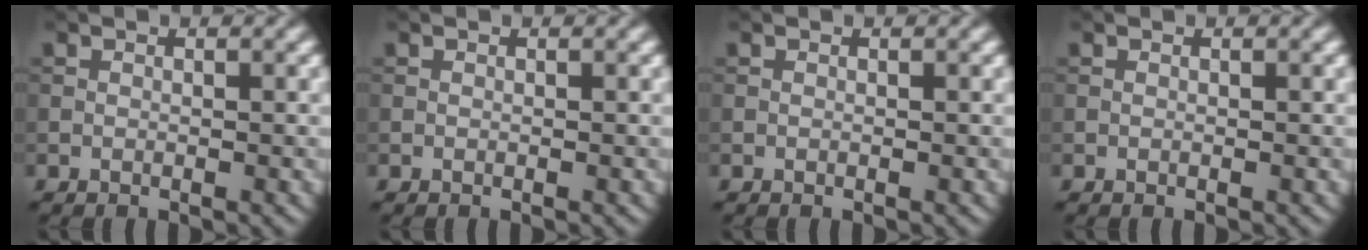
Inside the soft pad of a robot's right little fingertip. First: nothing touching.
{"total": 0.0}
{"total": 0.0}
{"total": 0.0}